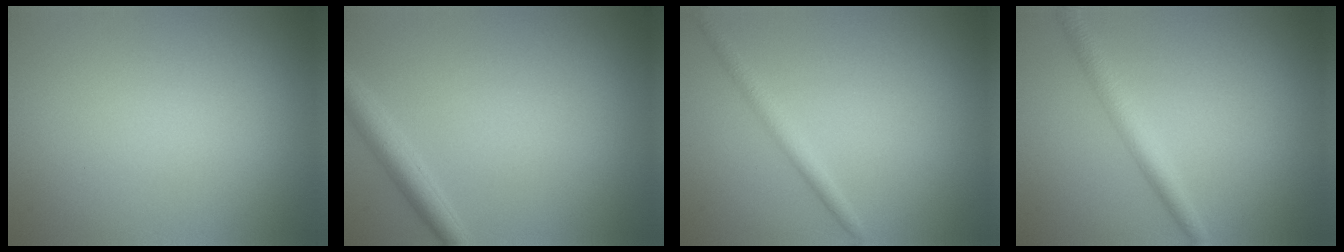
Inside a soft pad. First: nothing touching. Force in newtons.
{"total": 2.6, "press": 2.6, "slide": 0.2}
{"total": 1.8, "press": 1.8, "slide": 0.0}
{"total": 2.6, "press": 2.6, "slide": 0.0}